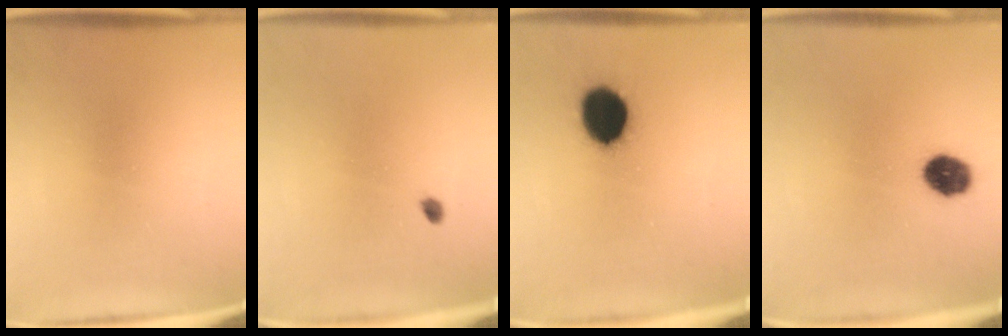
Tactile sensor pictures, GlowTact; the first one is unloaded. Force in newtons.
{"total": 1.6}
{"total": 14.3}
{"total": 6.9}